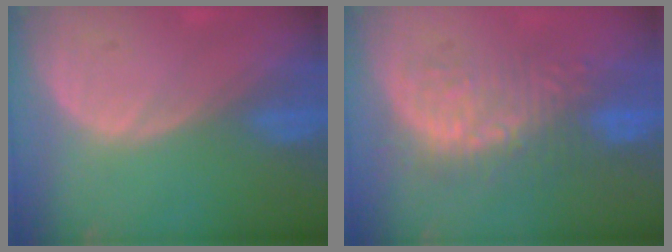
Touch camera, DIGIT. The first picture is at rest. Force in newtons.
{"total": 8.9, "press": 8.7, "slide": 2.0}